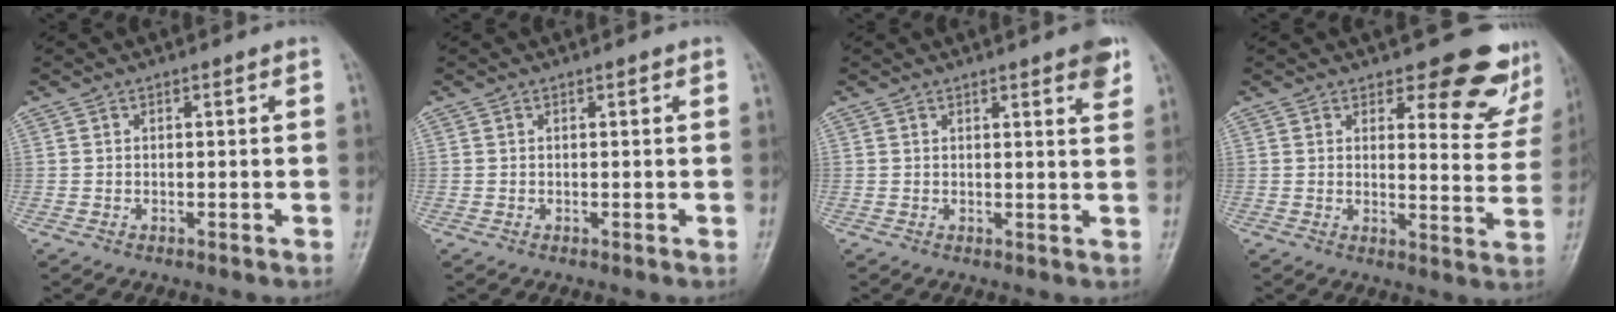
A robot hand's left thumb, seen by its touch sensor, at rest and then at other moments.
{"total": 0.0}
{"total": 4.3, "force": [2.6, 0.8, 3.3], "torque": [-0.033, -0.011, 0.029]}
{"total": 12.9, "force": [10.4, 5.0, 5.7], "torque": [-0.021, -0.081, 0.109]}